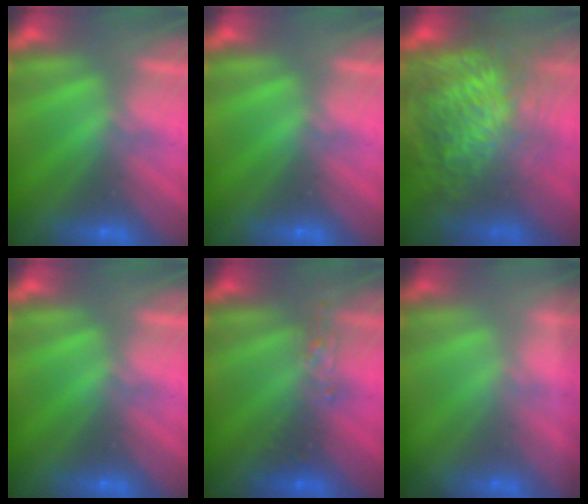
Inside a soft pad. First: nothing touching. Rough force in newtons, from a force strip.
{"total": 0.0}
{"total": 8.1}
{"total": 0.0}
{"total": 2.4}
{"total": 1.8}